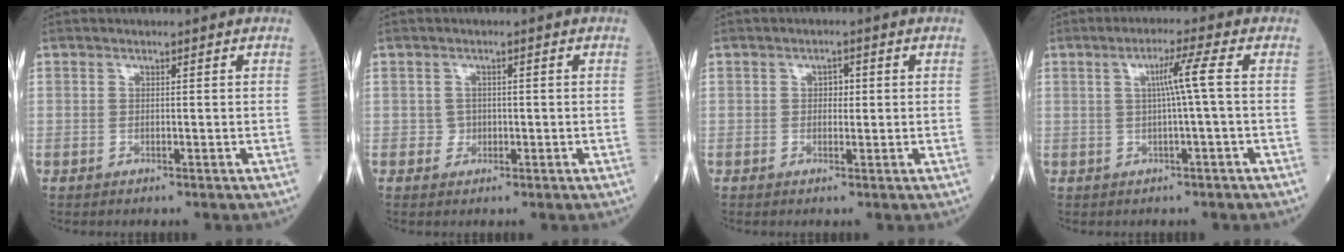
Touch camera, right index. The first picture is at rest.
{"total": 1.4, "force": [-0.3, 1.3, 0.2], "torque": [0.002, 0.006, -0.006]}
{"total": 1.7, "force": [0.2, 1.1, 1.2], "torque": [-0.014, 0.004, 0.000]}
{"total": 4.3, "force": [0.3, -1.2, 4.1], "torque": [-0.075, 0.007, 0.005]}